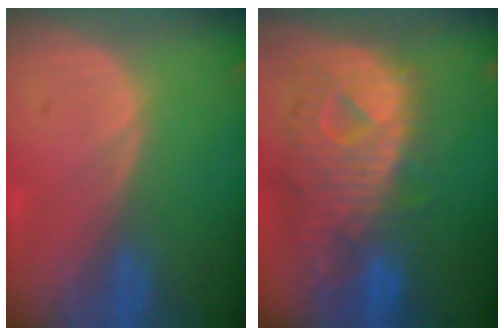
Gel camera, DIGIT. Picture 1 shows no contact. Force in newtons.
{"total": 12.1, "press": 10.5, "slide": 6.1}